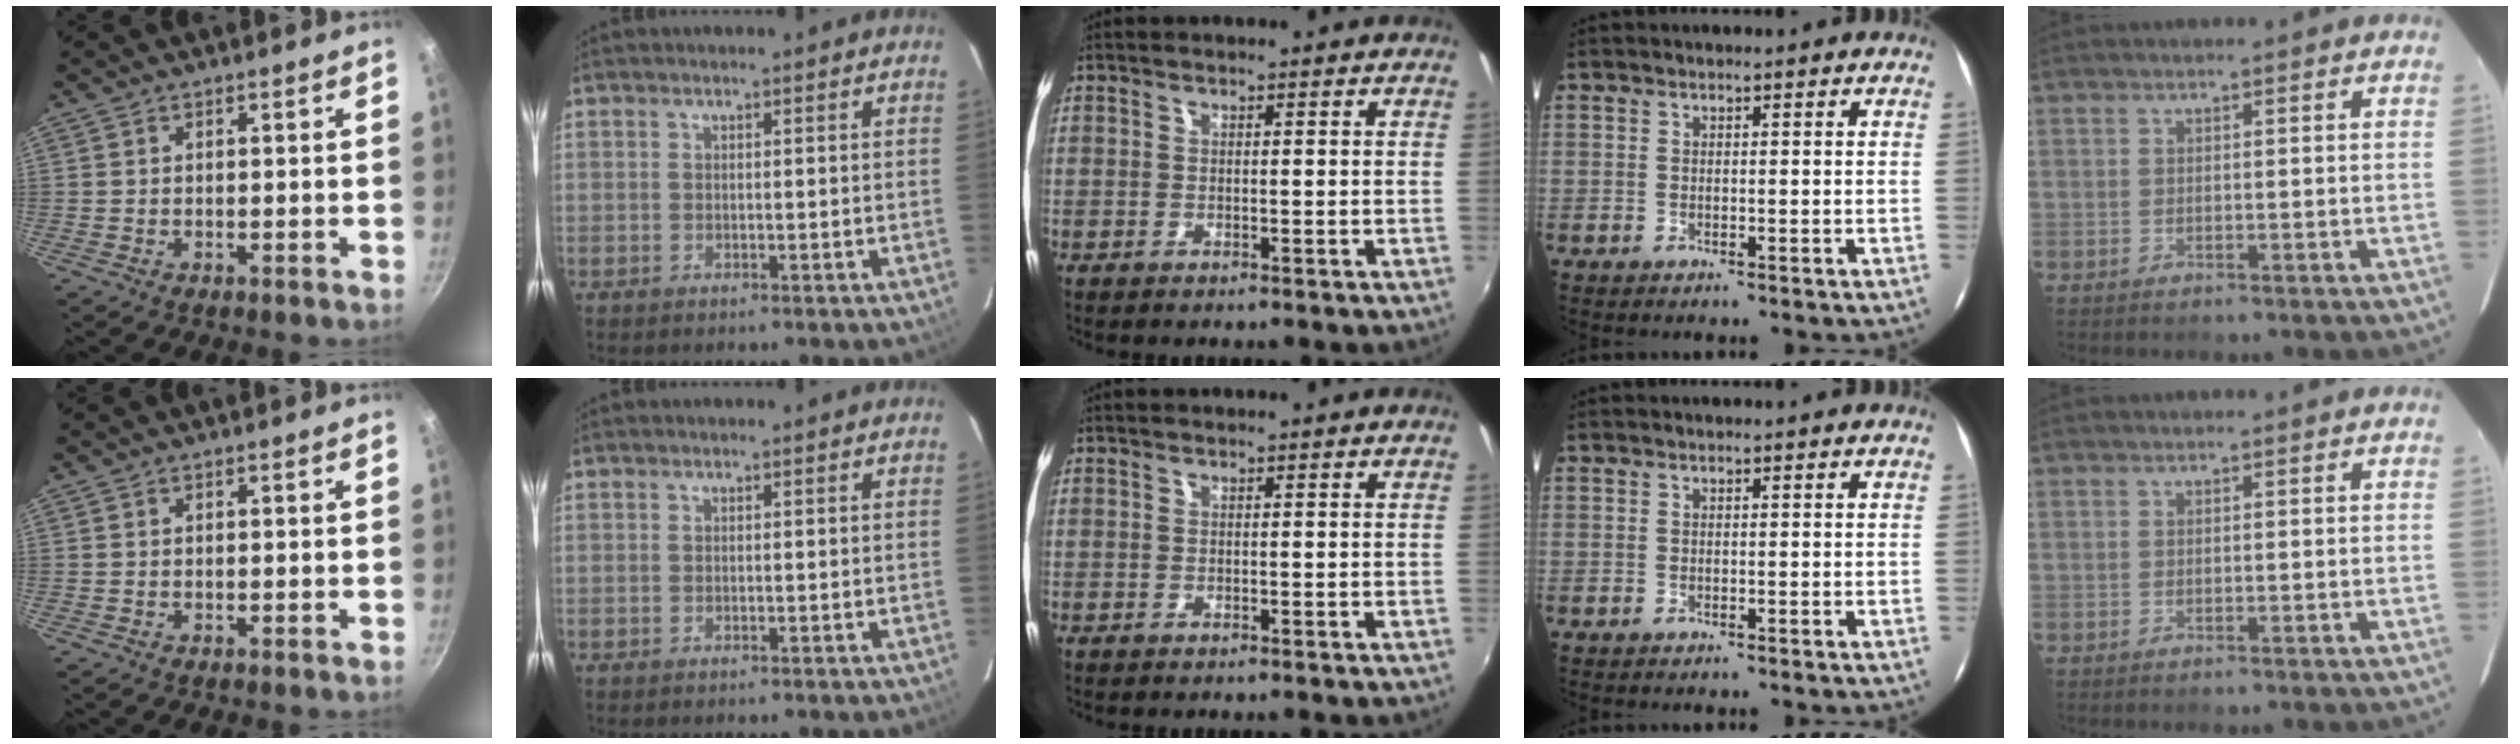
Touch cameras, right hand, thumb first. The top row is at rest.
{}